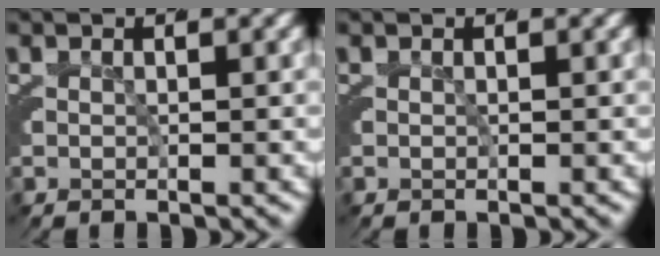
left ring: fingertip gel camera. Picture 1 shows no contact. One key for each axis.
{"total": 0.0}